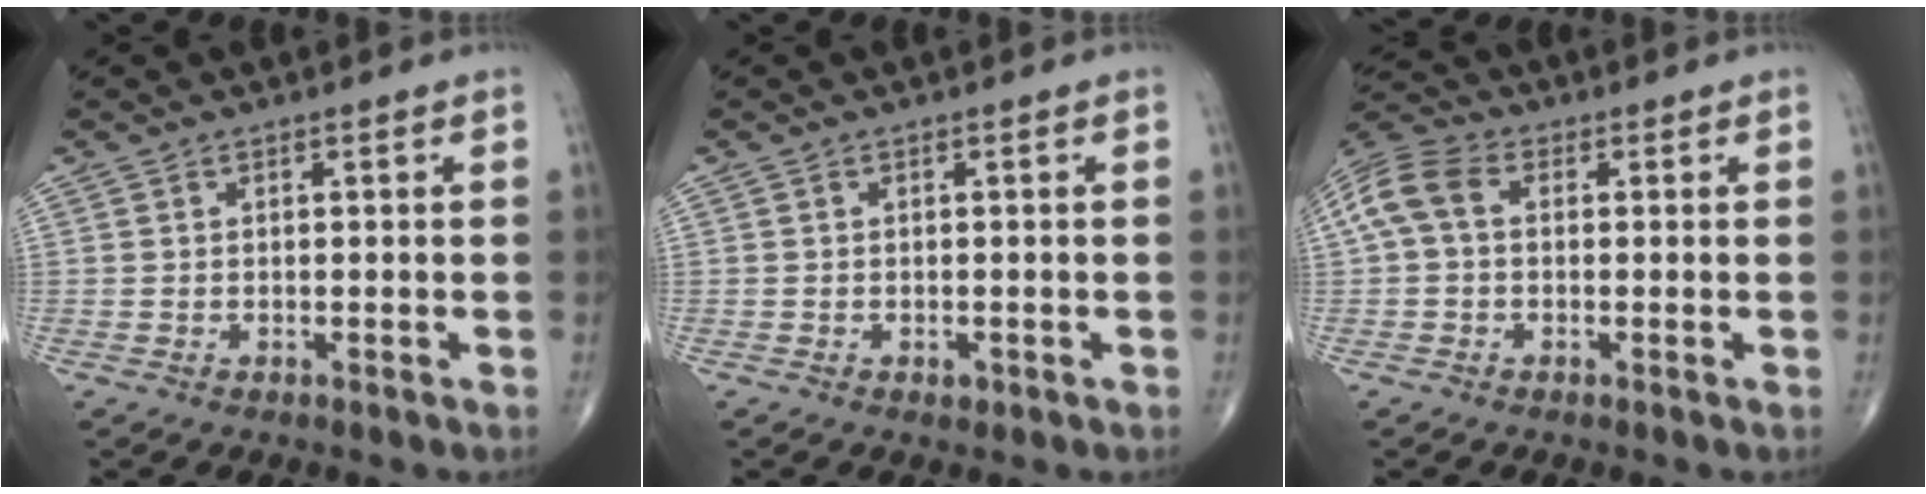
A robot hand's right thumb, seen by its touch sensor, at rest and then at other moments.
{"total": 0.9, "force": [-0.4, 0.6, 0.6], "torque": [-0.008, -0.001, -0.005]}
{"total": 7.9, "force": [0.8, 5.4, 5.7], "torque": [-0.124, 0.028, 0.007]}